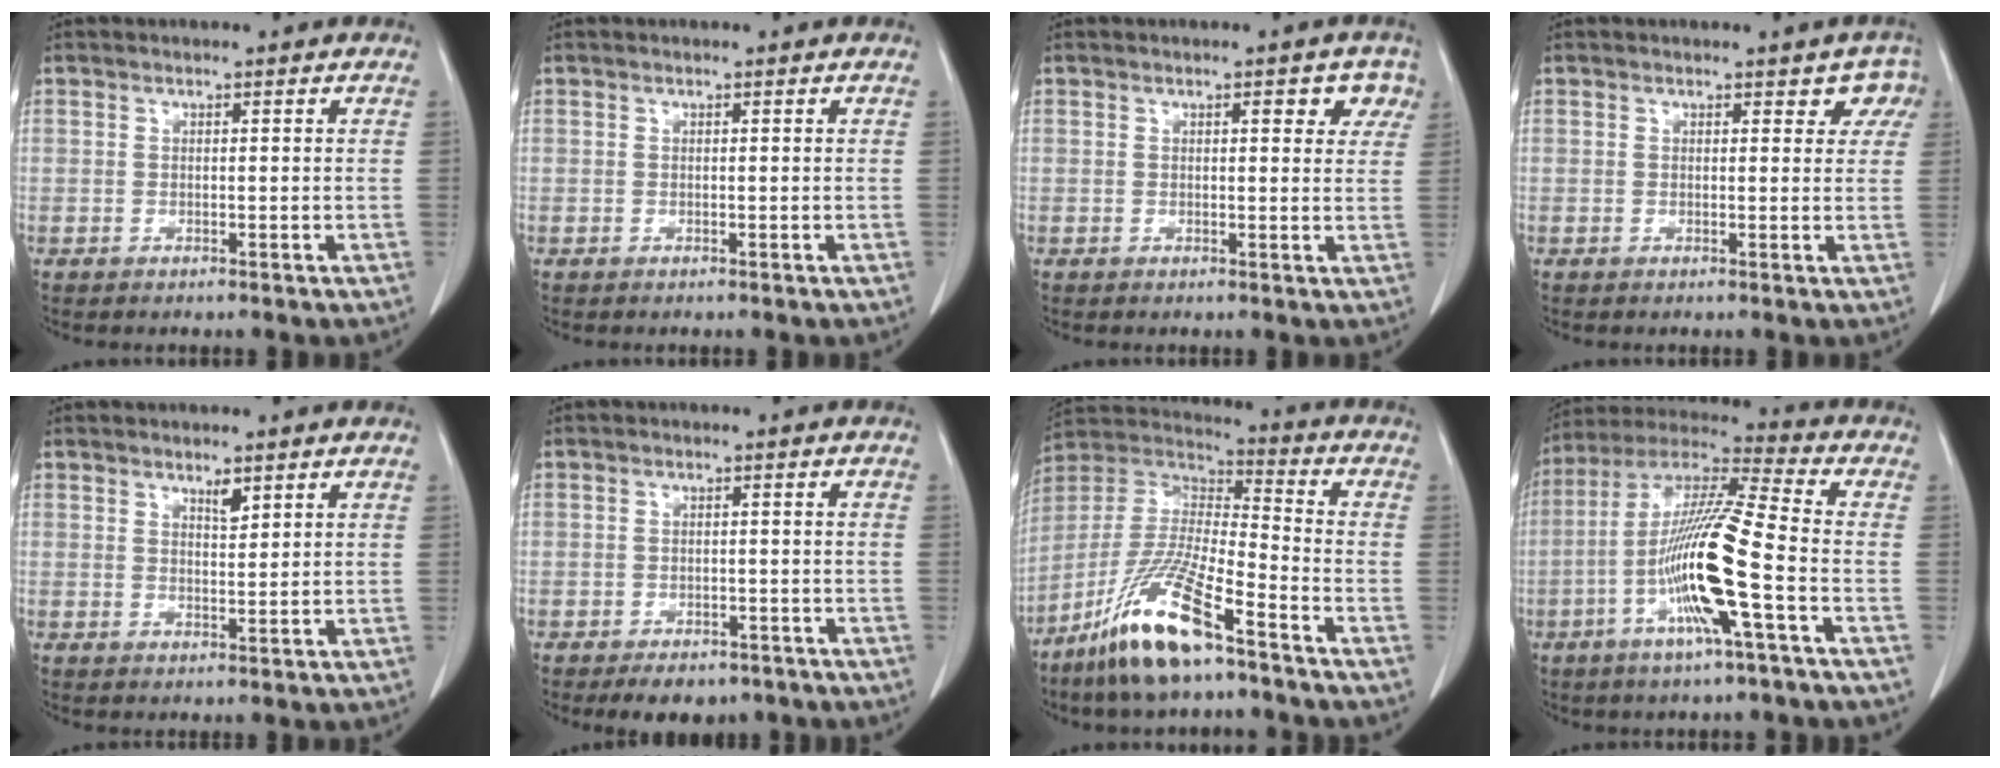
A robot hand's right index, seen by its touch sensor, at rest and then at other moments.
{"total": 0.0}
{"total": 4.0, "force": [1.9, 1.7, 3.1], "torque": [-0.026, 0.010, 0.015]}
{"total": 3.3, "force": [2.2, 2.0, 1.5], "torque": [0.005, 0.004, 0.013]}
{"total": 1.9, "force": [1.3, 0.5, 1.3], "torque": [-0.023, -0.004, 0.024]}
{"total": 5.7, "force": [-4.3, 3.1, 2.0], "torque": [-0.019, 0.004, -0.055]}
{"total": 15.7, "force": [-10.1, 2.1, 11.8], "torque": [-0.253, -0.020, -0.191]}
{"total": 15.6, "force": [-4.8, -0.3, 14.8], "torque": [-0.295, -0.004, -0.099]}